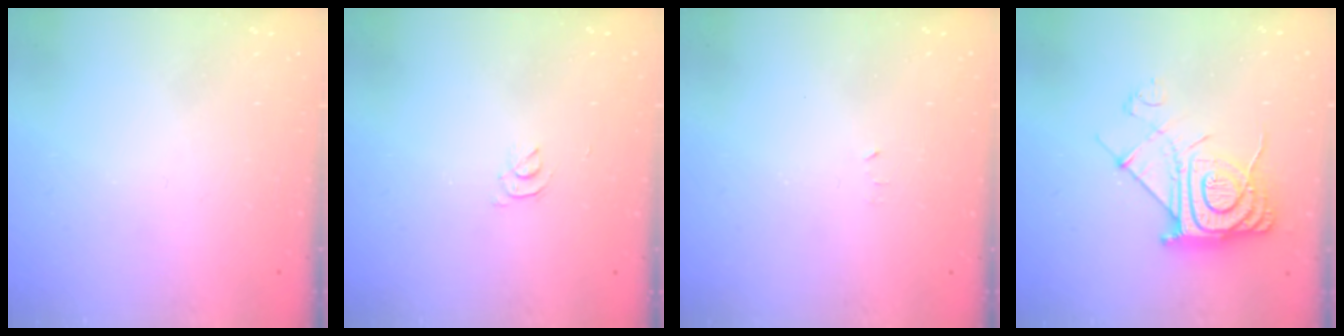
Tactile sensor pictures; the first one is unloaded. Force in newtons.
{"total": 2.9, "press": 2.9, "slide": 0.5}
{"total": 2.4, "press": 2.4, "slide": 0.4}
{"total": 13.0, "press": 13.0, "slide": 0.8}